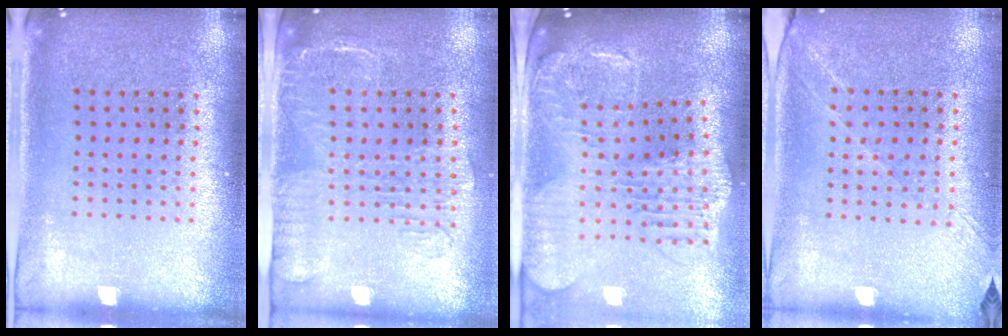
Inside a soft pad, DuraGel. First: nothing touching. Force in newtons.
{"total": 1.8, "press": 1.5, "slide": 0.9}
{"total": 2.5, "press": 2.2, "slide": 1.2}
{"total": 1.3, "press": 1.2, "slide": 0.4}